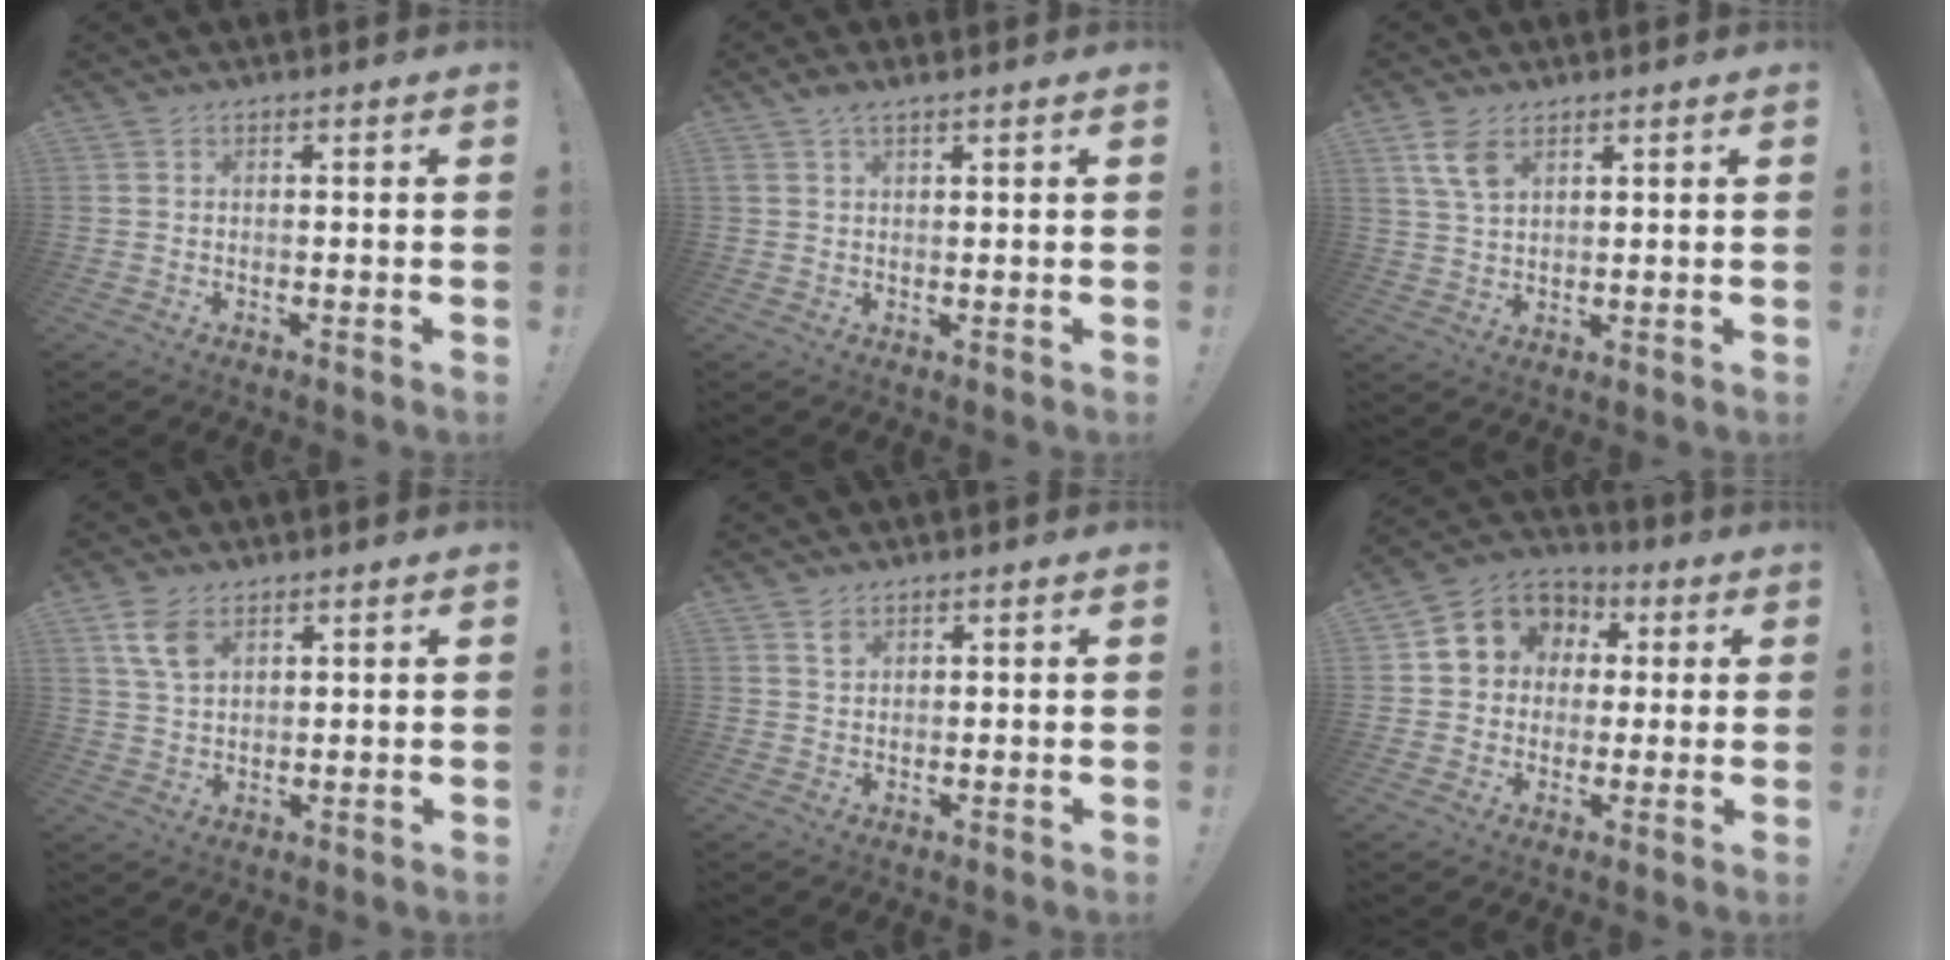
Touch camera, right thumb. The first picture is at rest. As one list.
[{"total": 2.5, "force": [1.8, 0.6, 1.7], "torque": [-0.035, -0.003, 0.032]}, {"total": 6.7, "force": [3.8, 3.5, 4.4], "torque": [-0.074, -0.015, 0.071]}, {"total": 6.7, "force": [3.6, 3.7, 4.2], "torque": [-0.074, -0.014, 0.070]}, {"total": 1.9, "force": [1.4, 1.0, 0.7], "torque": [0.000, -0.010, 0.024]}, {"total": 10.2, "force": [2.1, 9.2, 3.9], "torque": [-0.049, -0.004, 0.047]}]